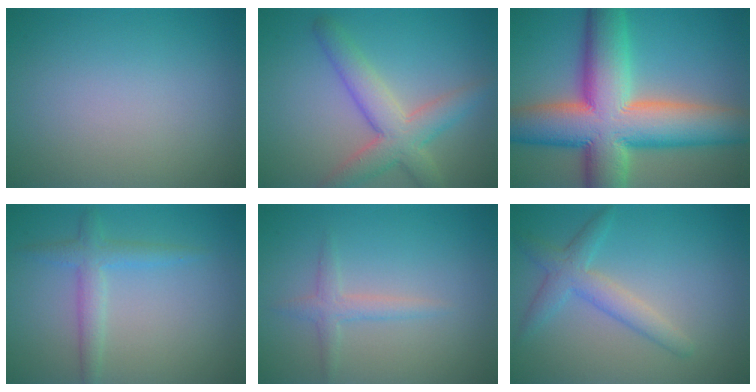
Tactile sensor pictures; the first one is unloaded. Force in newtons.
{"total": 5.3, "press": 5.3, "slide": 0.2}
{"total": 15.0, "press": 15.0, "slide": 0.8}
{"total": 2.5, "press": 2.5, "slide": 0.1}
{"total": 1.7, "press": 1.7, "slide": 0.1}
{"total": 3.0, "press": 3.0, "slide": 0.1}